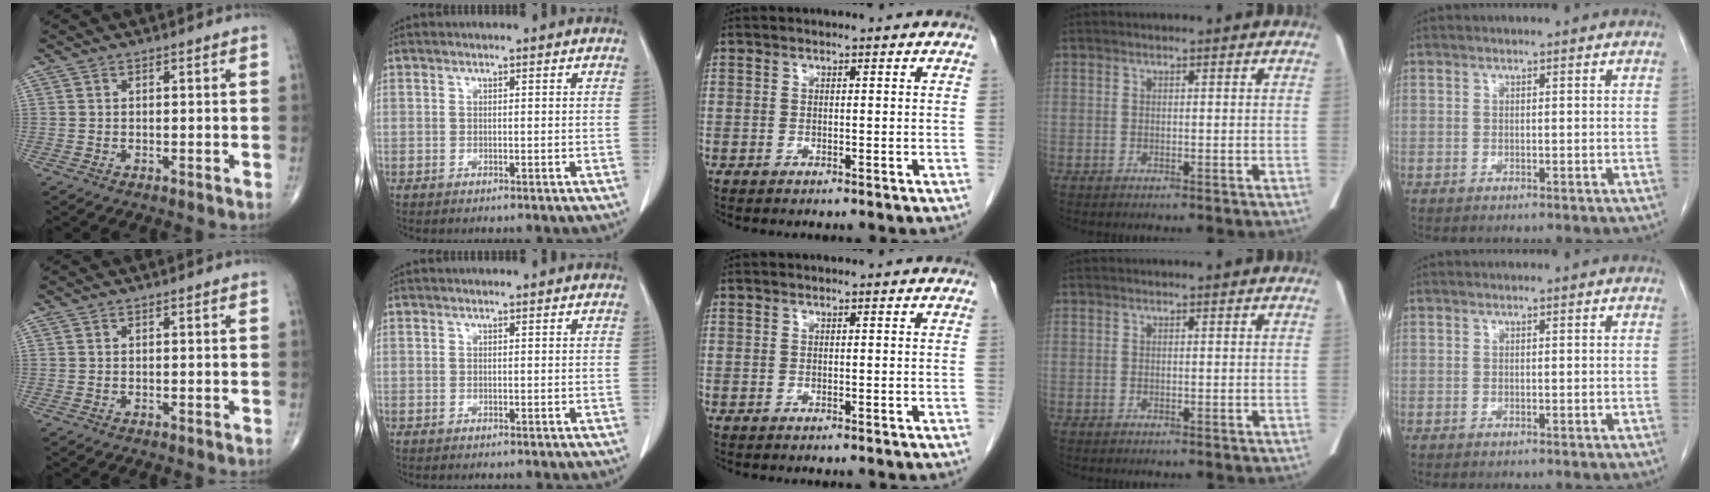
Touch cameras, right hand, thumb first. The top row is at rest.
{}